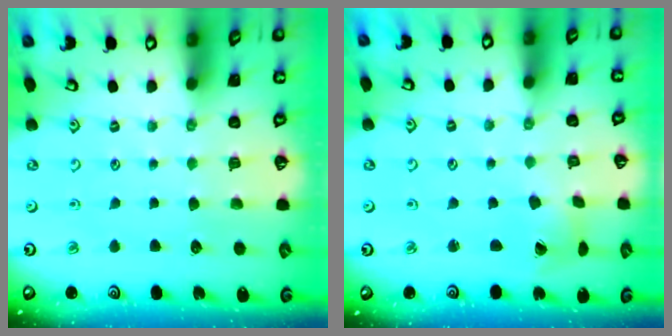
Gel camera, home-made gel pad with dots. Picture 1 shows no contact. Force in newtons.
{"total": 2.2, "press": 2.2, "slide": 0.4}